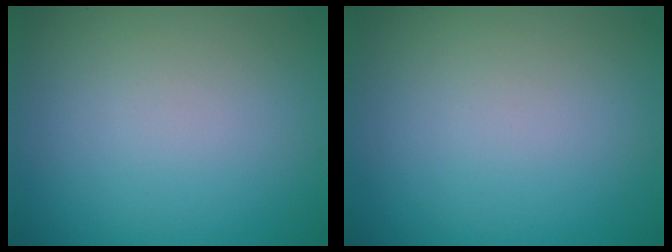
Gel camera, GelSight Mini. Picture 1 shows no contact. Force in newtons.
{"total": 0.0}